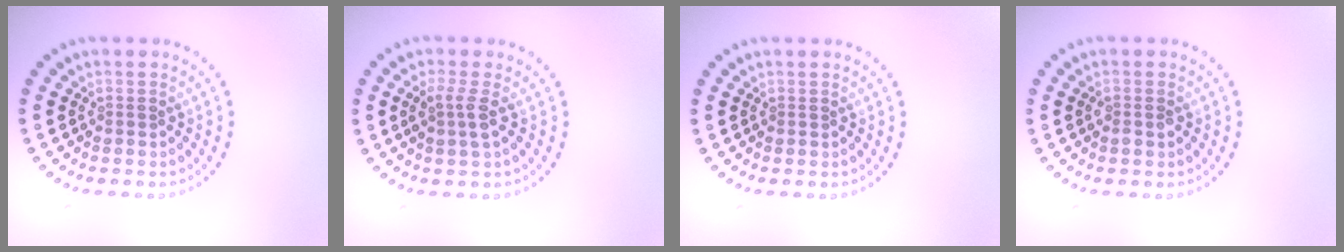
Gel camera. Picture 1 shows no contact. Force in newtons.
{"total": 1.9, "press": 1.5, "slide": 1.1}
{"total": 0.0}
{"total": 1.0, "press": 1.0, "slide": 0.2}